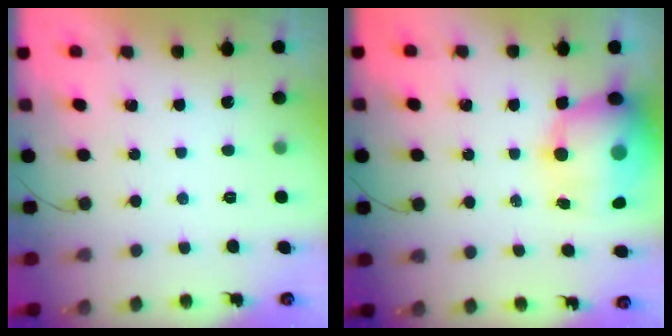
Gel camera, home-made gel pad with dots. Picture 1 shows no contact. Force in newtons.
{"total": 14.6, "press": 14.2, "slide": 3.6}